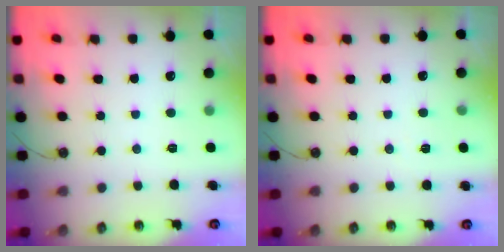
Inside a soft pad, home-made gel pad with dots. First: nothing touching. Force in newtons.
{"total": 2.4, "press": 2.2, "slide": 1.1}